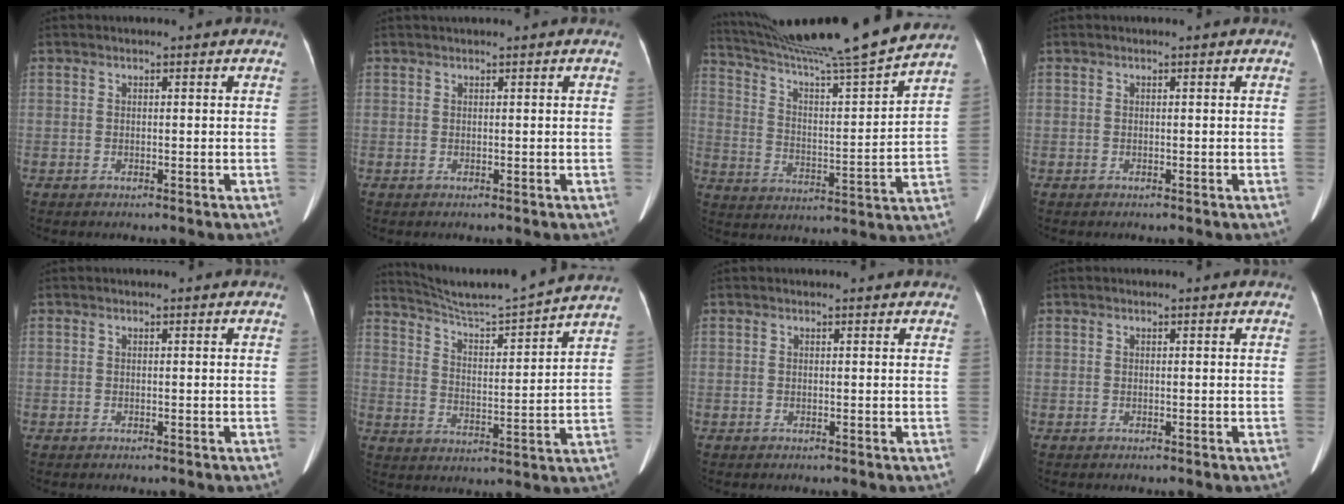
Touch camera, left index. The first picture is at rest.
{"total": 1.1, "force": [0.9, -0.3, 0.6], "torque": [-0.013, 0.014, 0.025]}
{"total": 22.1, "force": [19.8, -1.8, 9.7], "torque": [-0.170, -0.030, 0.301]}
{"total": 0.0}
{"total": 0.0}
{"total": 16.8, "force": [15.7, -1.8, 5.8], "torque": [-0.108, -0.029, 0.224]}
{"total": 2.6, "force": [2.5, 0.5, 0.8], "torque": [-0.014, 0.019, 0.021]}
{"total": 0.6, "force": [0.6, 0.0, 0.2], "torque": [-0.006, 0.012, 0.008]}